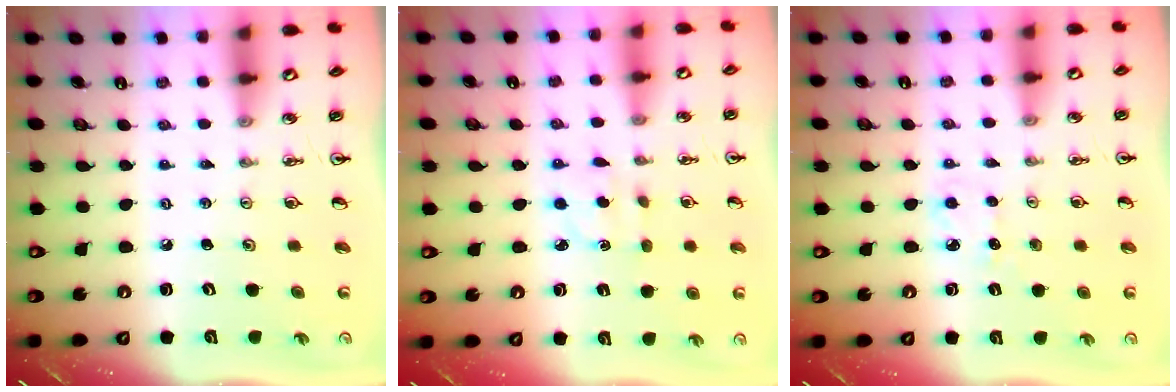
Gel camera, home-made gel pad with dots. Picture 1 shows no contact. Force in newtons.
{"total": 2.3, "press": 2.1, "slide": 0.8}
{"total": 5.3, "press": 5.3, "slide": 0.5}